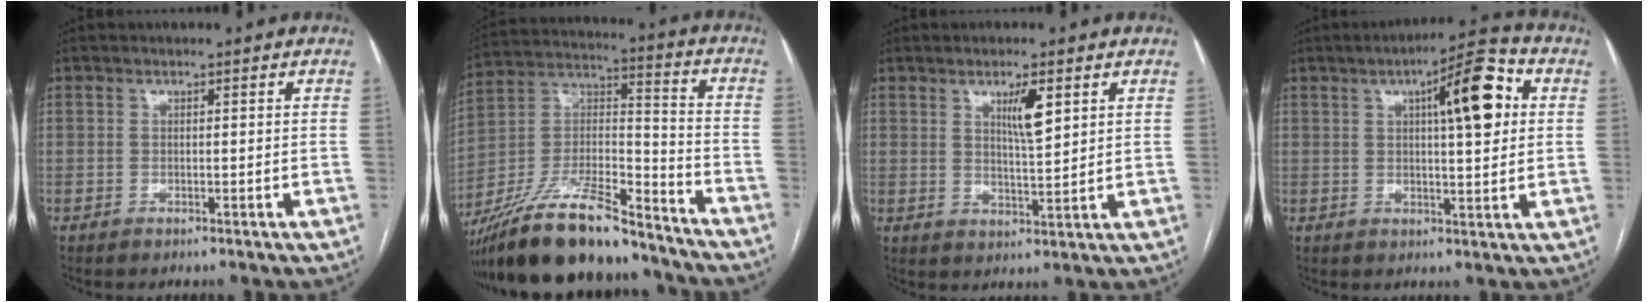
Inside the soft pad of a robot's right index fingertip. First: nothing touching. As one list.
[{"total": 21.8, "force": [-18.3, 4.3, 11.0], "torque": [-0.229, 0.006, -0.325]}, {"total": 5.0, "force": [2.3, 0.7, 4.4], "torque": [-0.076, -0.004, 0.042]}, {"total": 11.2, "force": [3.2, 2.1, 10.5], "torque": [-0.155, 0.021, 0.044]}]